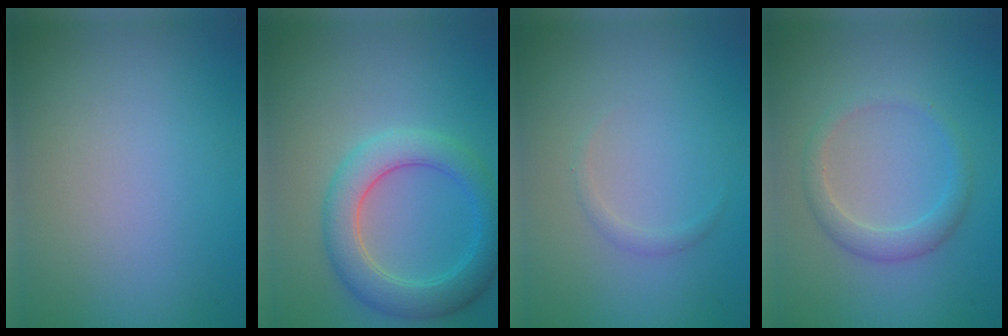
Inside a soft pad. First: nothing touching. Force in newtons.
{"total": 4.6, "press": 4.6, "slide": 0.3}
{"total": 0.6, "press": 0.6, "slide": 0.0}
{"total": 2.2, "press": 2.2, "slide": 0.1}